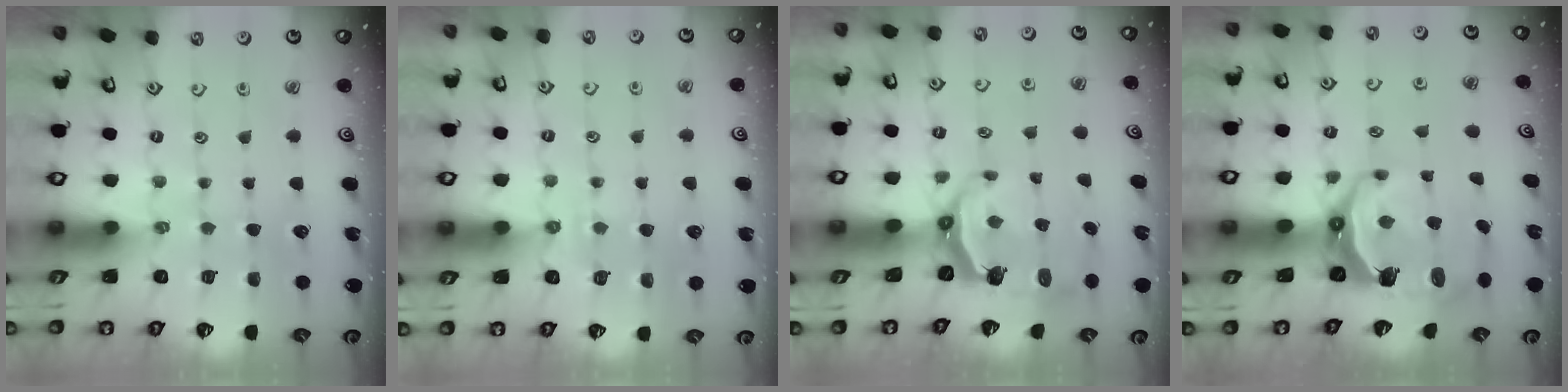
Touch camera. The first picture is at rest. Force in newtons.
{"total": 3.0, "press": 2.9, "slide": 0.7}
{"total": 6.4, "press": 4.9, "slide": 4.2}
{"total": 9.3, "press": 7.9, "slide": 5.0}